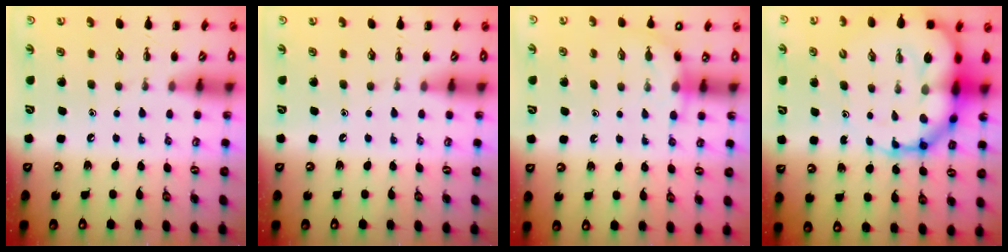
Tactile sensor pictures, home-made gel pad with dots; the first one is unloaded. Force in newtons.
{"total": 0.0}
{"total": 4.8, "press": 4.6, "slide": 1.2}
{"total": 19.4, "press": 18.7, "slide": 5.1}